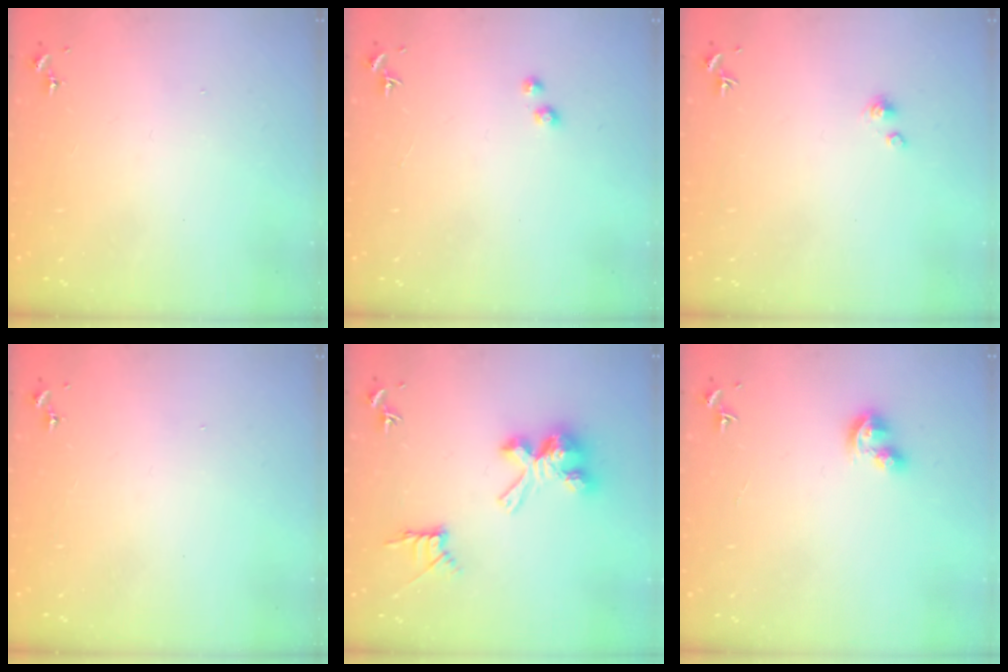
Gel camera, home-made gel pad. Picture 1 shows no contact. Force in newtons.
{"total": 1.8, "press": 1.7, "slide": 0.2}
{"total": 2.1, "press": 2.1, "slide": 0.2}
{"total": 0.0}
{"total": 13.9, "press": 13.9, "slide": 0.3}
{"total": 6.6, "press": 6.6, "slide": 0.7}